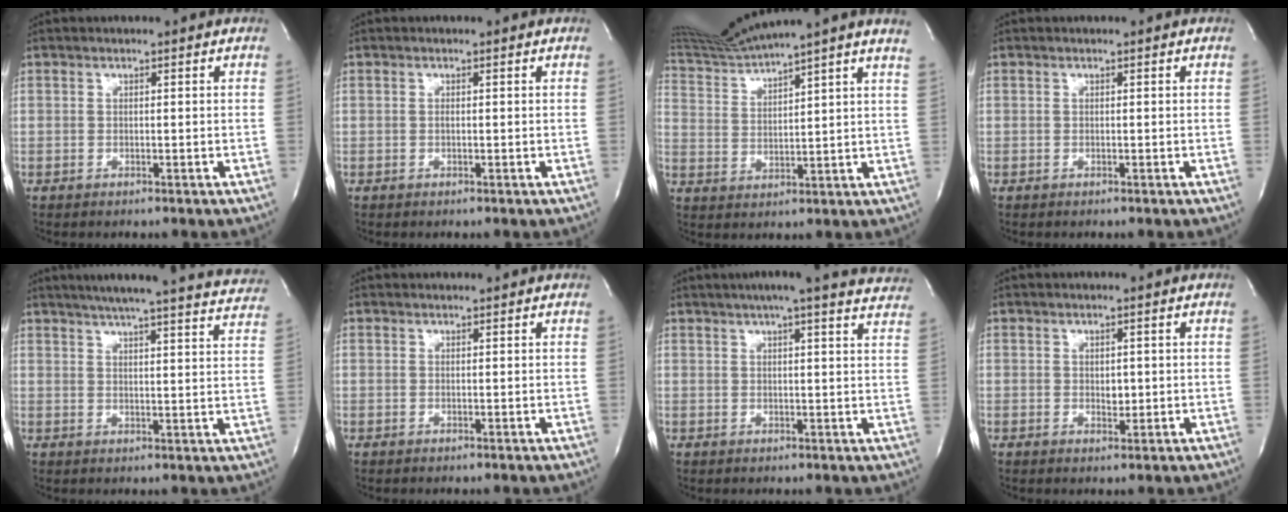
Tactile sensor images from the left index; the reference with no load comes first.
{"total": 0.0}
{"total": 12.3, "force": [11.1, -3.1, 4.1], "torque": [-0.080, -0.031, 0.177]}
{"total": 0.0}
{"total": 25.1, "force": [22.7, 1.9, 10.4], "torque": [-0.156, -0.046, 0.264]}
{"total": 1.1, "force": [1.1, 0.2, 0.0], "torque": [-0.012, 0.001, 0.013]}
{"total": 19.0, "force": [17.0, 1.4, 8.4], "torque": [-0.118, -0.011, 0.191]}
{"total": 1.4, "force": [0.1, 0.9, 1.1], "torque": [-0.015, -0.008, 0.003]}